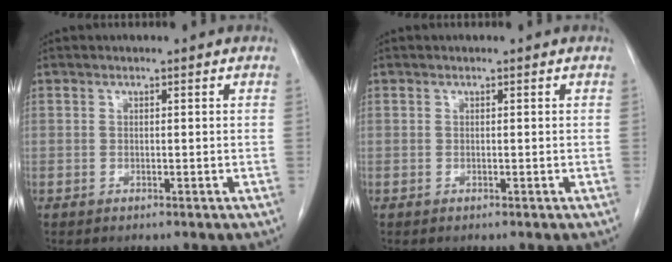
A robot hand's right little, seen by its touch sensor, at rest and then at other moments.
{"total": 0.0}